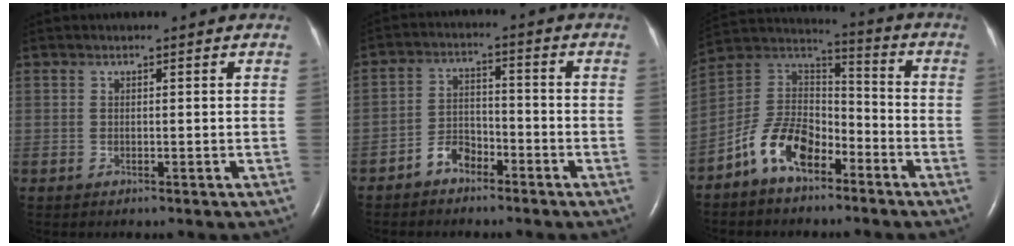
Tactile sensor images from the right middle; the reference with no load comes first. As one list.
[{"total": 4.5, "force": [-3.2, 2.5, 1.9], "torque": [-0.036, 0.011, -0.060]}, {"total": 11.2, "force": [-6.6, 5.8, 6.9], "torque": [-0.149, 0.021, -0.131]}]